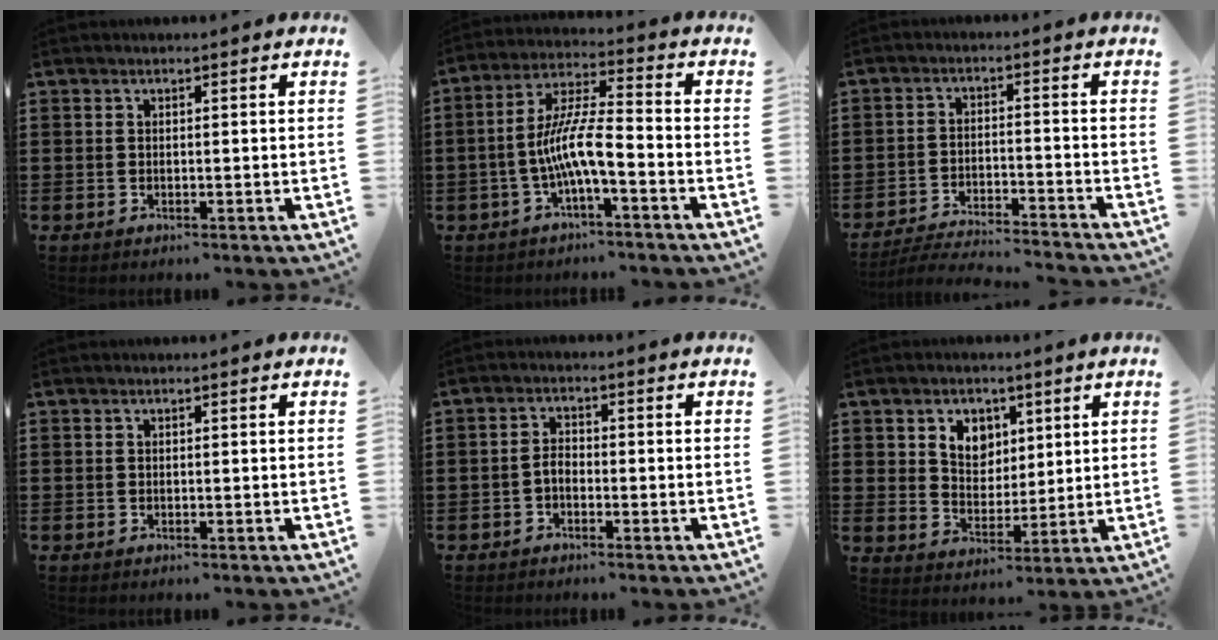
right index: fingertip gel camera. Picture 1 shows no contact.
{"total": 8.4, "force": [-2.8, 1.4, 7.8], "torque": [-0.159, -0.003, -0.054]}
{"total": 4.1, "force": [-4.0, -0.3, 0.9], "torque": [-0.023, -0.006, -0.084]}
{"total": 0.0}
{"total": 1.9, "force": [-0.8, 0.9, 1.4], "torque": [-0.036, 0.002, -0.019]}
{"total": 5.2, "force": [3.0, 3.9, 1.7], "torque": [-0.045, 0.009, 0.054]}